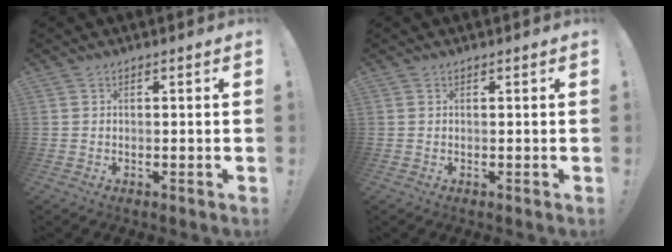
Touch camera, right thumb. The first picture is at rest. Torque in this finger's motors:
{"motor_torque": [0.00, 0.00, -0.01, 0.01, 0.06]}